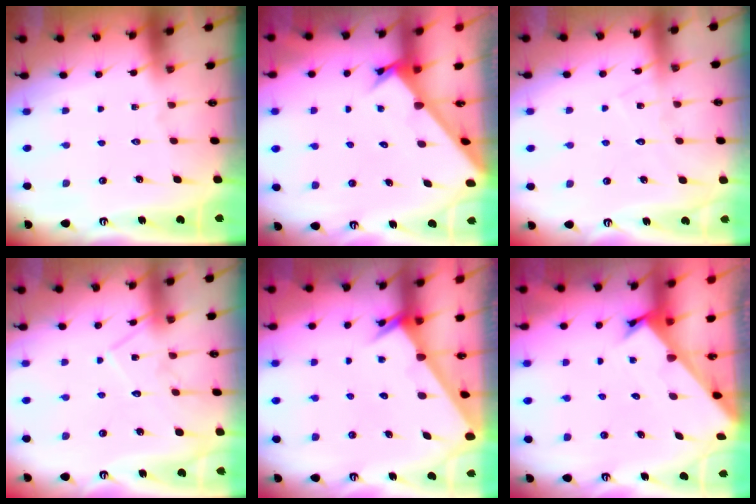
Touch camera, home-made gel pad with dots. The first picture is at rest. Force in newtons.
{"total": 2.7, "press": 2.7, "slide": 0.3}
{"total": 6.8, "press": 6.8, "slide": 0.4}
{"total": 10.8, "press": 10.8, "slide": 0.6}
{"total": 2.5, "press": 2.5, "slide": 0.1}
{"total": 2.4, "press": 2.4, "slide": 0.2}